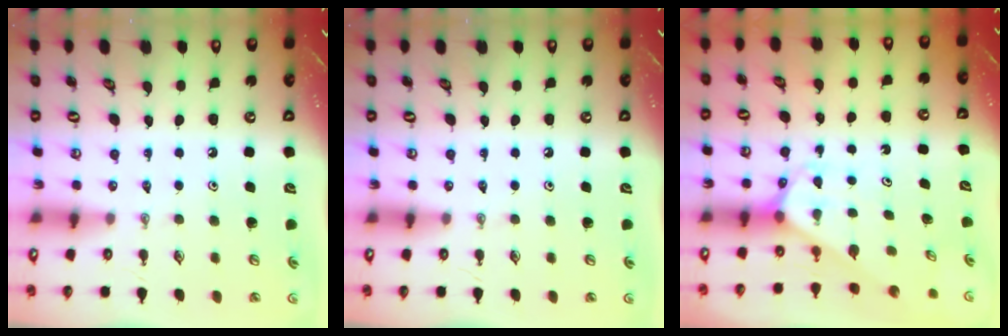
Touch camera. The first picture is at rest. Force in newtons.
{"total": 0.0}
{"total": 2.4, "press": 2.4, "slide": 0.2}